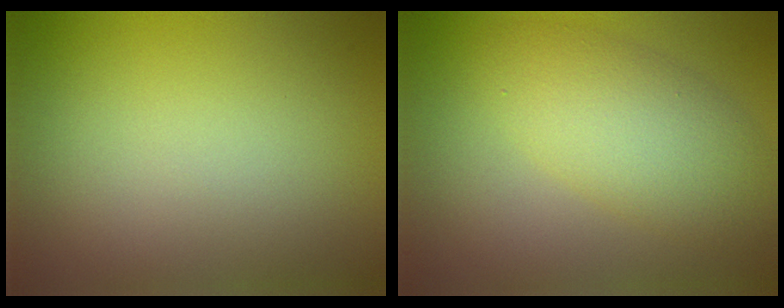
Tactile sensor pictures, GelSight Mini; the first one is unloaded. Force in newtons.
{"total": 5.6, "press": 5.5, "slide": 0.1}